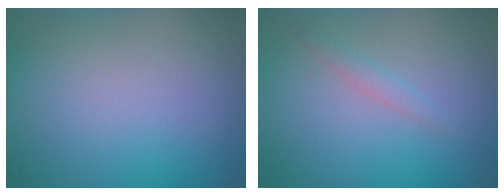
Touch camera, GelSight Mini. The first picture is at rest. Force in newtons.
{"total": 0.9, "press": 0.8, "slide": 0.0}